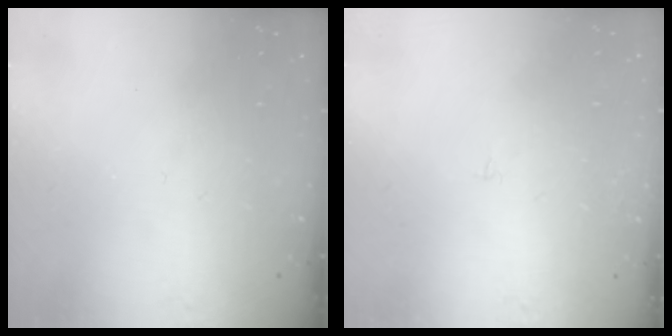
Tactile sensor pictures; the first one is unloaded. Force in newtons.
{"total": 1.2, "press": 1.2, "slide": 0.1}